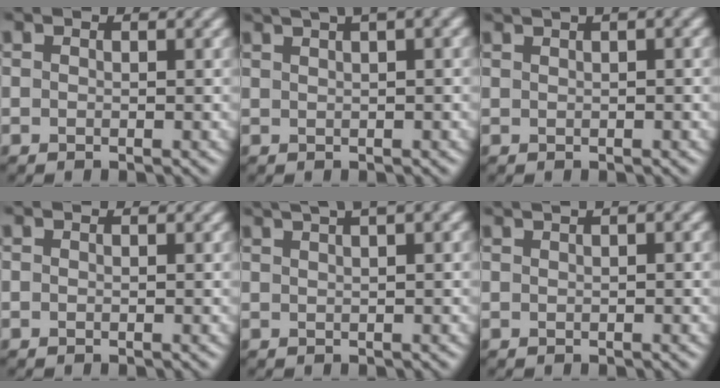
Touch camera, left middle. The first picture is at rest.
{"total": 5.9, "force": [3.8, 1.9, 4.1], "torque": [-0.061, 0.035, 0.048]}
{"total": 4.2, "force": [2.5, 1.6, 2.9], "torque": [-0.044, 0.025, 0.033]}
{"total": 0.0}
{"total": 5.1, "force": [3.7, 1.2, 3.4], "torque": [-0.052, 0.028, 0.047]}
{"total": 3.8, "force": [2.3, 1.4, 2.7], "torque": [-0.042, 0.021, 0.029]}